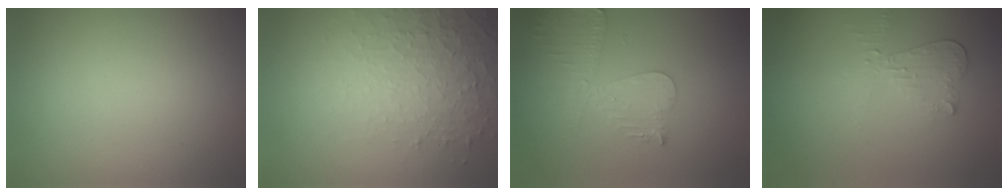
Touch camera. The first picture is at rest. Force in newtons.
{"total": 5.2, "press": 3.3, "slide": 3.9}
{"total": 3.6, "press": 3.2, "slide": 1.6}
{"total": 2.1, "press": 2.0, "slide": 0.5}